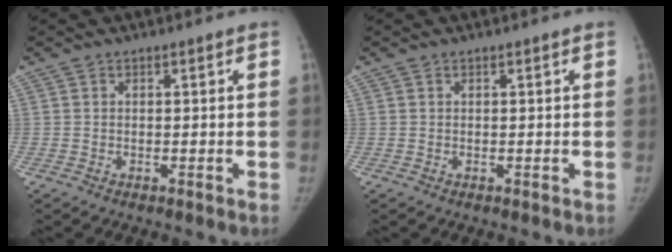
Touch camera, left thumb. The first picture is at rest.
{"total": 0.0}